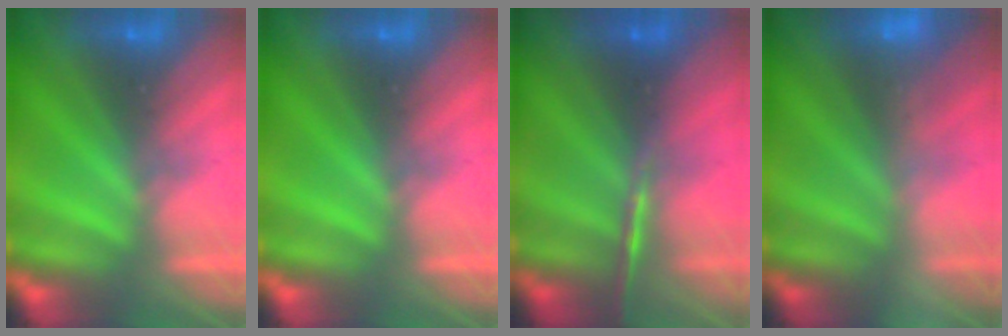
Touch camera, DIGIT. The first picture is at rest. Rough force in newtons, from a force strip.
{"total": 0.0}
{"total": 1.5}
{"total": 2.2}